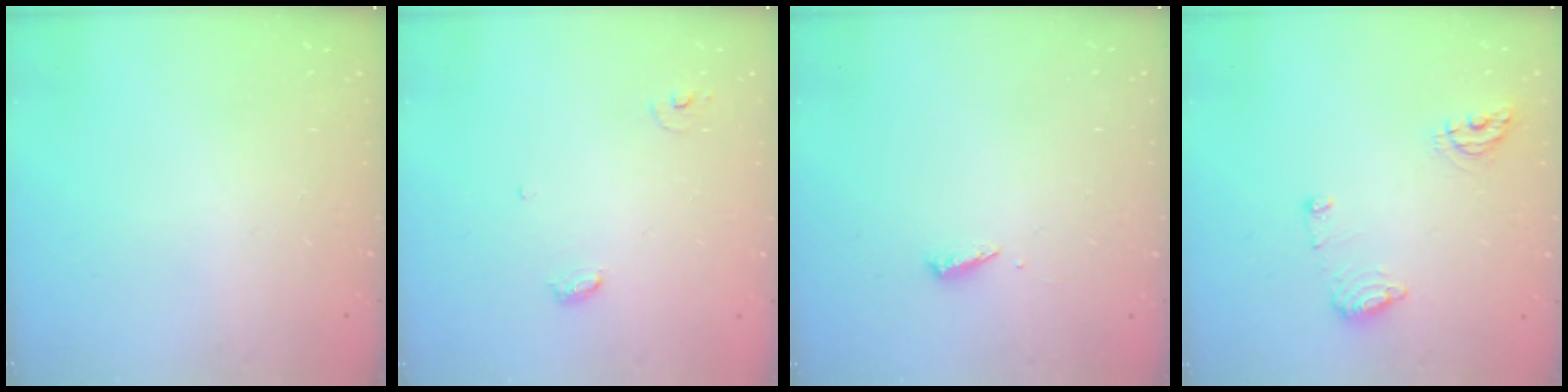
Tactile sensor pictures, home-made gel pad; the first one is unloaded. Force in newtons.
{"total": 3.8, "press": 3.8, "slide": 0.3}
{"total": 2.5, "press": 2.5, "slide": 0.1}
{"total": 8.1, "press": 8.1, "slide": 0.9}